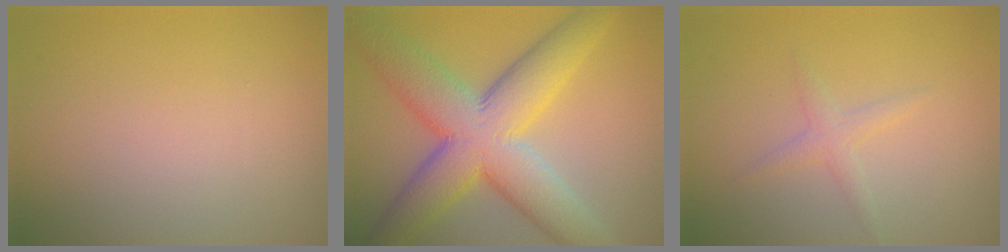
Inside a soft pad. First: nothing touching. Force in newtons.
{"total": 11.0, "press": 11.0, "slide": 0.5}
{"total": 1.4, "press": 1.4, "slide": 0.1}